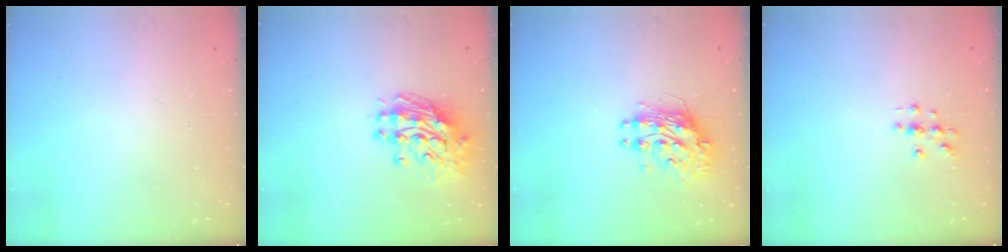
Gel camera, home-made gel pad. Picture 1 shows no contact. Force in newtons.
{"total": 11.5, "press": 11.4, "slide": 1.2}
{"total": 10.3, "press": 10.2, "slide": 1.0}
{"total": 3.0, "press": 3.0, "slide": 0.3}